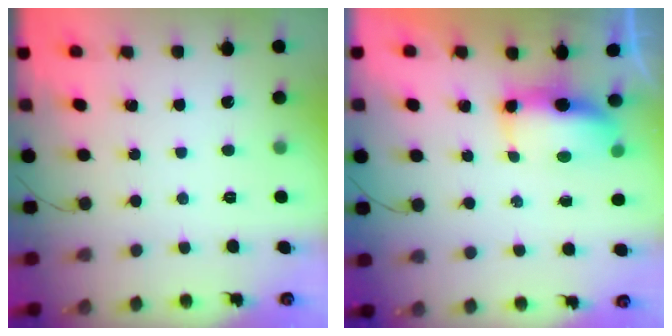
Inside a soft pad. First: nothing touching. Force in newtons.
{"total": 7.4, "press": 7.4, "slide": 0.8}